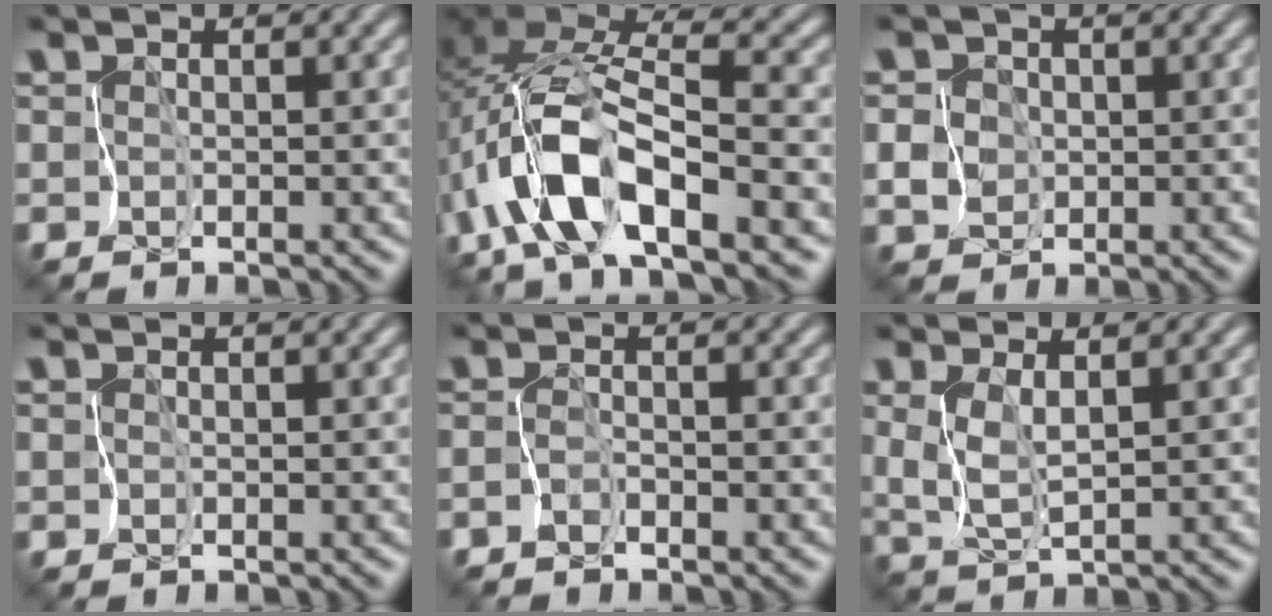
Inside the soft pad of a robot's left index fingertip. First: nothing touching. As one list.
[{"total": 11.4, "force": [-5.2, 4.4, 9.1], "torque": [-0.204, -0.002, -0.087]}, {"total": 5.3, "force": [-0.2, 5.0, 1.5], "torque": [-0.050, 0.017, -0.014]}, {"total": 0.0}, {"total": 1.8, "force": [-1.6, -0.9, 0.0], "torque": [-0.023, -0.007, -0.025]}, {"total": 1.8, "force": [1.0, -0.3, 1.5], "torque": [-0.058, -0.007, 0.038]}]